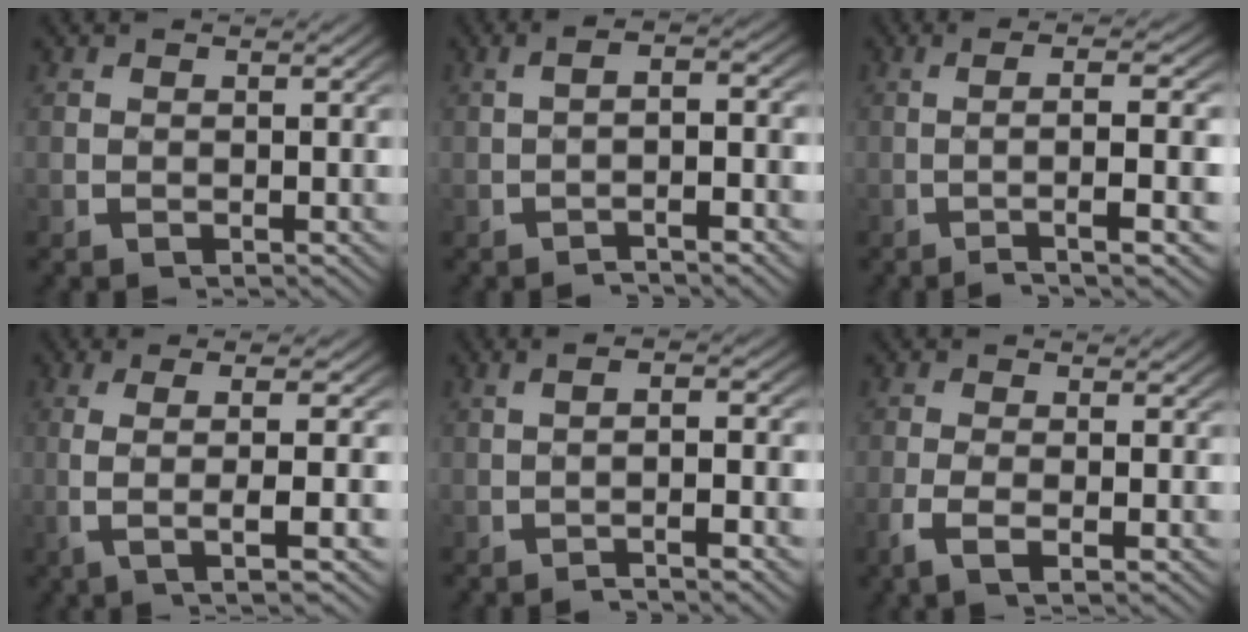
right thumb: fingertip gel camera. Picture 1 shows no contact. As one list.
[{"total": 3.4, "force": [-1.1, 1.0, 3.0], "torque": [-0.046, 0.010, -0.023]}, {"total": 6.8, "force": [-1.6, 1.3, 6.5], "torque": [-0.112, 0.001, -0.021]}, {"total": 6.9, "force": [0.1, 1.5, 6.7], "torque": [-0.131, 0.004, 0.004]}, {"total": 3.8, "force": [-1.1, 0.7, 3.6], "torque": [-0.052, 0.014, -0.021]}, {"total": 2.5, "force": [-0.7, 0.8, 2.3], "torque": [-0.060, -0.011, -0.008]}]